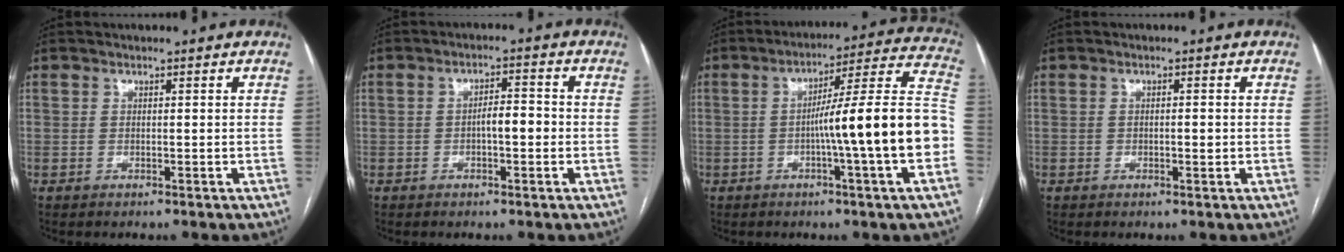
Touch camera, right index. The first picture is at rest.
{"total": 3.8, "force": [-0.6, 1.3, 3.5], "torque": [-0.056, 0.010, -0.010]}
{"total": 17.4, "force": [-3.3, -0.8, 17.1], "torque": [-0.239, 0.019, -0.057]}
{"total": 1.4, "force": [-0.2, 0.6, 1.3], "torque": [-0.024, 0.002, -0.002]}